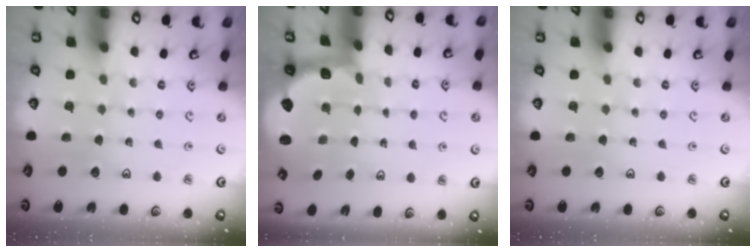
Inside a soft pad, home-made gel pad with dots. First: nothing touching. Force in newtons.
{"total": 2.6, "press": 2.0, "slide": 1.7}
{"total": 0.0}